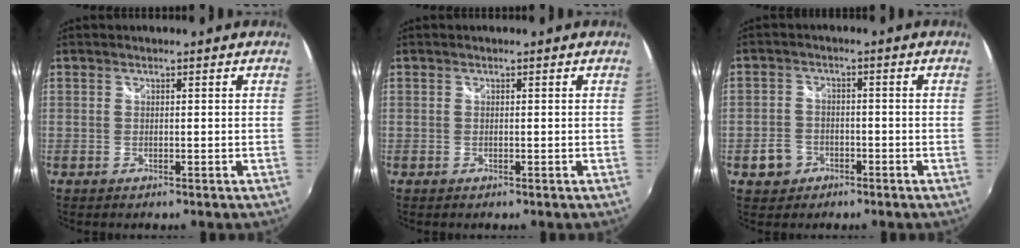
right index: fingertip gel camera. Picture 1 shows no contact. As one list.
[{"total": 0.0}, {"total": 4.8, "force": [-2.3, 4.1, 0.9], "torque": [-0.032, 0.012, -0.036]}]